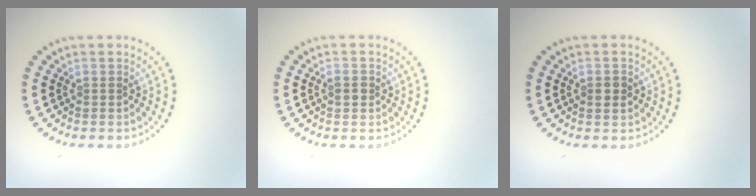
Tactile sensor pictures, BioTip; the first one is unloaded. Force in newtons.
{"total": 1.2, "press": 1.2, "slide": 0.1}
{"total": 1.4, "press": 1.4, "slide": 0.1}